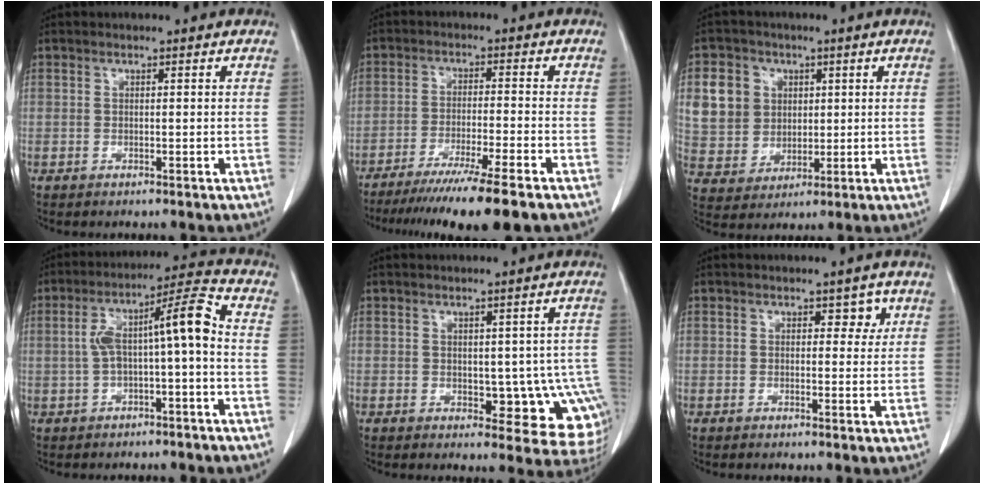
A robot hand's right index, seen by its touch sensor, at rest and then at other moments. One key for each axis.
{"total": 13.6, "fx": -10.6, "fy": -1.2, "fz": 8.4, "tx": -0.122, "ty": -0.042, "tz": -0.167}
{"total": 9.6, "fx": 3.1, "fy": 8.5, "fz": 3.3, "tx": -0.088, "ty": 0.020, "tz": 0.069}
{"total": 9.5, "fx": -0.4, "fy": 1.1, "fz": 9.4, "tx": -0.161, "ty": 0.041, "tz": -0.007}
{"total": 9.7, "fx": -1.9, "fy": 4.9, "fz": 8.1, "tx": -0.070, "ty": 0.011, "tz": -0.013}
{"total": 2.5, "fx": 1.2, "fy": 1.6, "fz": 1.5, "tx": -0.006, "ty": 0.003, "tz": 0.013}